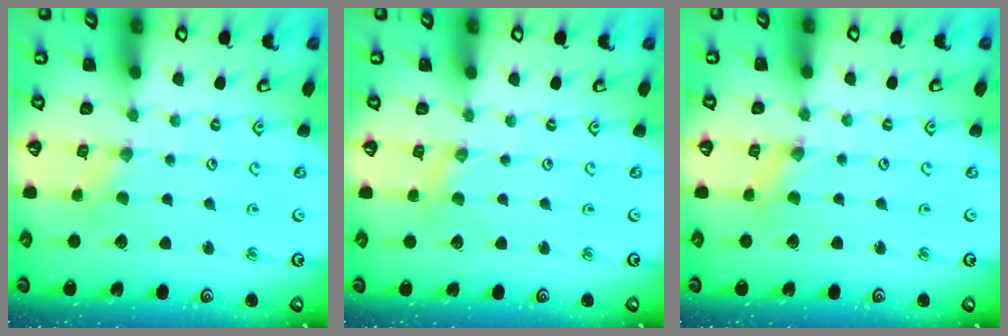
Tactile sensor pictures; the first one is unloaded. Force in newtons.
{"total": 1.2, "press": 1.2, "slide": 0.3}
{"total": 1.1, "press": 1.1, "slide": 0.2}